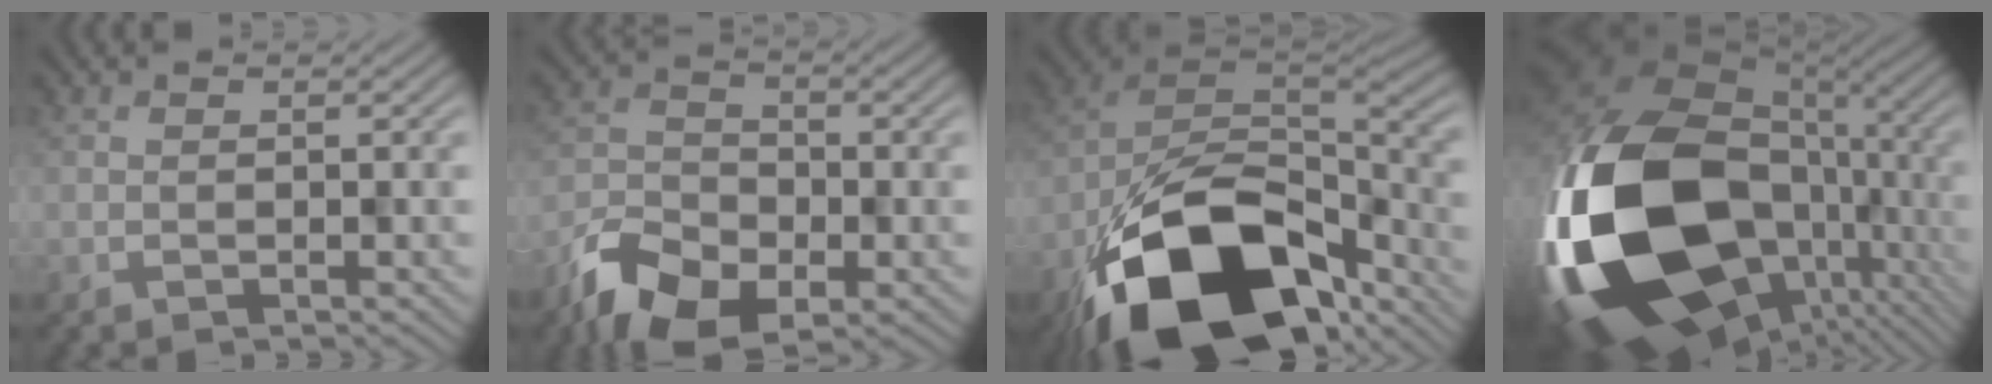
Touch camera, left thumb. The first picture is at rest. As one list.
[{"total": 8.7, "force": [-6.0, 4.6, 4.2], "torque": [-0.095, -0.022, -0.117]}, {"total": 18.6, "force": [-10.9, 10.0, 11.3], "torque": [-0.233, -0.041, -0.169]}, {"total": 21.9, "force": [-4.8, 14.8, 15.5], "torque": [-0.366, -0.061, -0.051]}]